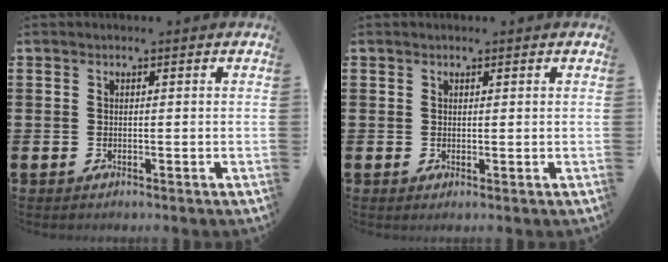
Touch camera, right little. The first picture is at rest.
{"total": 0.0}